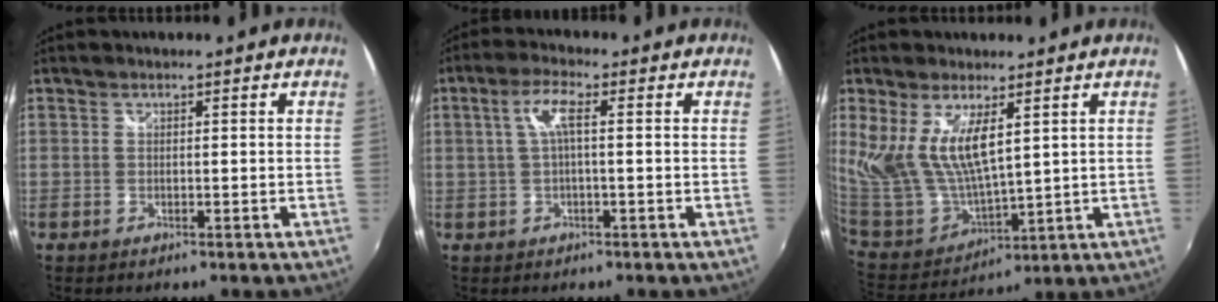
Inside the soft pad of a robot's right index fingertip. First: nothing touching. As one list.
[{"total": 4.3, "force": [0.3, 0.6, 4.2], "torque": [-0.083, 0.007, 0.009]}, {"total": 13.3, "force": [5.2, 5.7, 10.8], "torque": [-0.218, -0.015, 0.120]}]